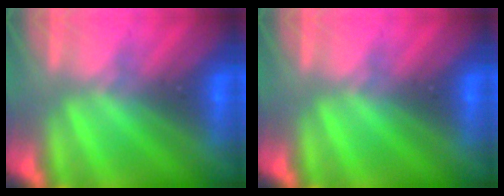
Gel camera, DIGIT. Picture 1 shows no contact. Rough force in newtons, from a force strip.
{"total": 0.0}